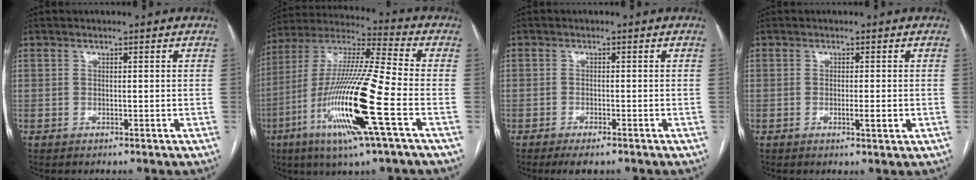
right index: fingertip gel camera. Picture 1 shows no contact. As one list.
[{"total": 20.8, "force": [-6.9, 0.4, 19.6], "torque": [-0.408, -0.028, -0.137]}, {"total": 3.2, "force": [-2.4, 0.8, 1.9], "torque": [-0.028, -0.005, -0.036]}, {"total": 2.2, "force": [-0.5, 0.2, 2.2], "torque": [-0.036, -0.004, -0.007]}]